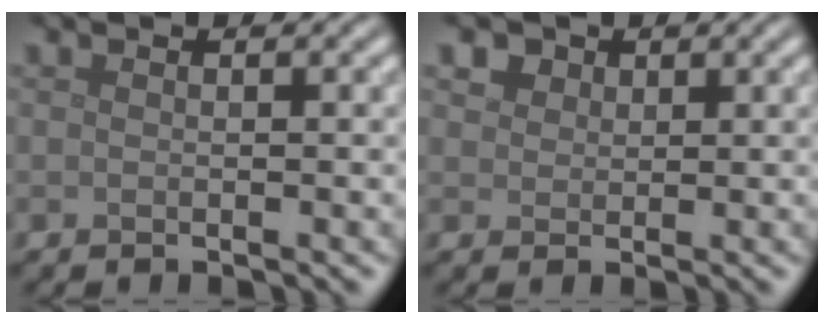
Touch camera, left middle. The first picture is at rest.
{"total": 3.5, "force": [2.1, 2.4, 1.4], "torque": [-0.044, 0.005, 0.035]}